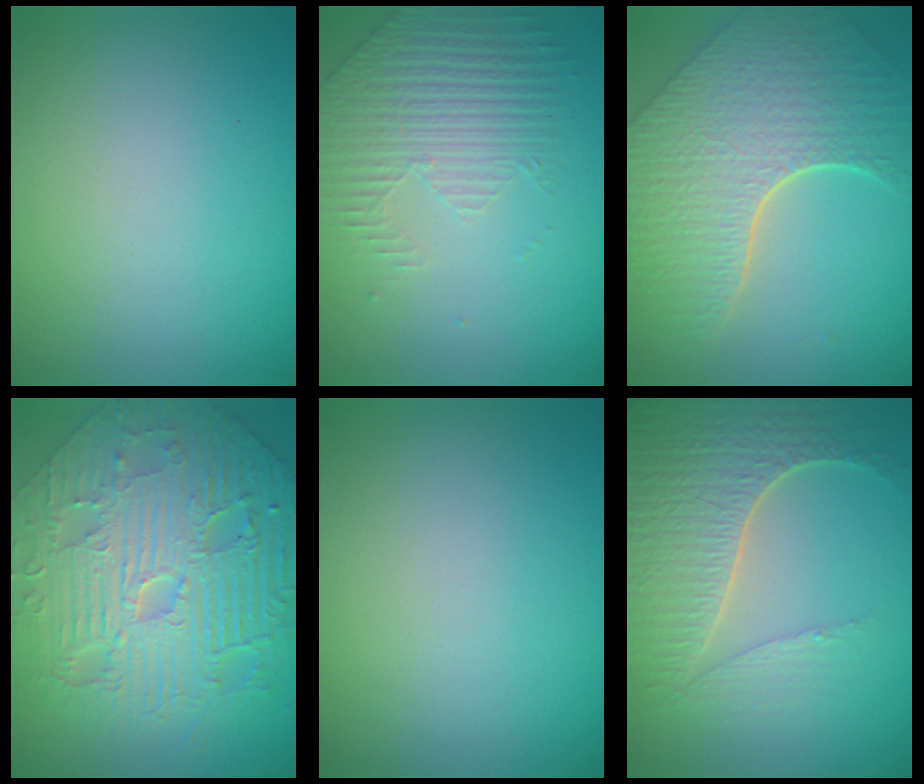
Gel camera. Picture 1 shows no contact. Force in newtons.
{"total": 2.1, "press": 1.8, "slide": 1.0}
{"total": 8.0, "press": 5.8, "slide": 5.5}
{"total": 11.6, "press": 7.8, "slide": 8.7}
{"total": 0.0}
{"total": 5.8, "press": 4.8, "slide": 3.2}